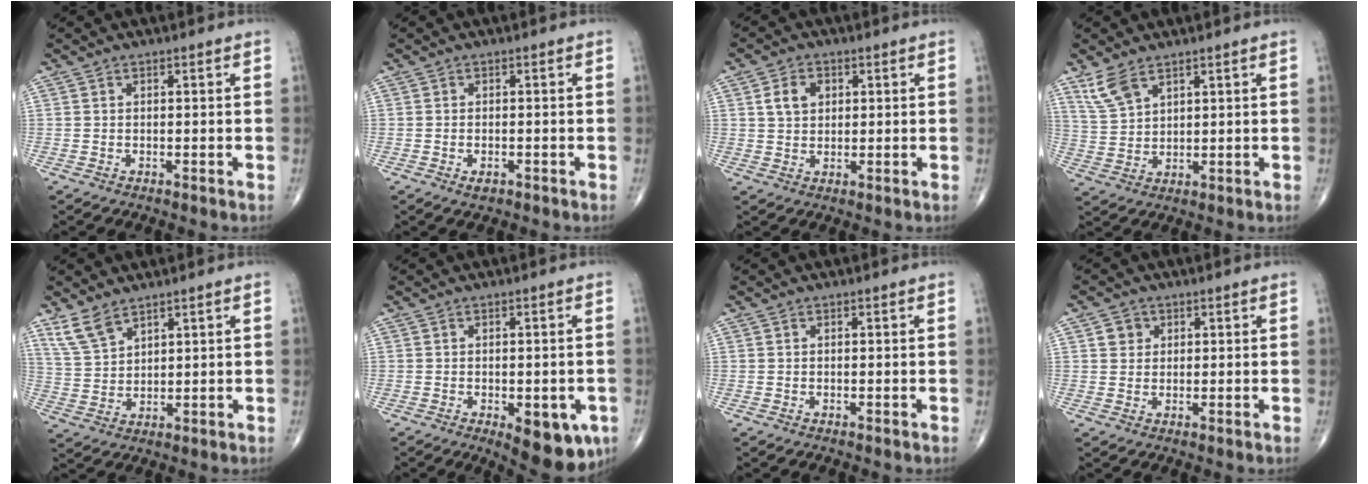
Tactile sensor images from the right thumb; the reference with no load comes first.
{"total": 1.7, "force": [-0.9, 0.9, 1.2], "torque": [-0.018, 0.002, -0.012]}
{"total": 4.9, "force": [1.5, 3.6, 2.9], "torque": [-0.039, -0.001, 0.026]}
{"total": 5.8, "force": [4.0, 2.7, 3.3], "torque": [-0.065, -0.013, 0.090]}
{"total": 5.8, "force": [4.4, 2.4, 2.9], "torque": [-0.055, -0.018, 0.098]}
{"total": 10.4, "force": [-4.1, 4.5, 8.4], "torque": [-0.084, 0.000, -0.043]}
{"total": 0.0}
{"total": 2.8, "force": [1.0, 2.5, 0.8], "torque": [0.001, -0.004, 0.014]}